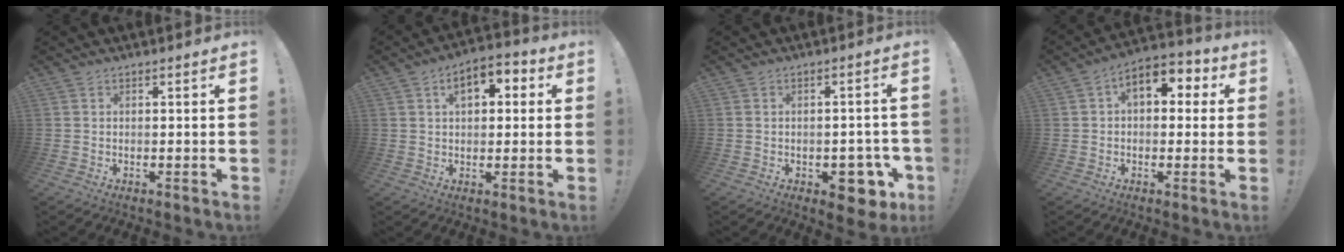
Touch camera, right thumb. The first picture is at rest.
{"total": 7.6, "force": [2.8, 4.6, 5.4], "torque": [-0.073, -0.001, 0.046]}
{"total": 8.9, "force": [-3.6, 5.5, 5.9], "torque": [-0.051, 0.020, -0.053]}
{"total": 9.0, "force": [2.8, 5.9, 6.2], "torque": [-0.084, -0.004, 0.053]}